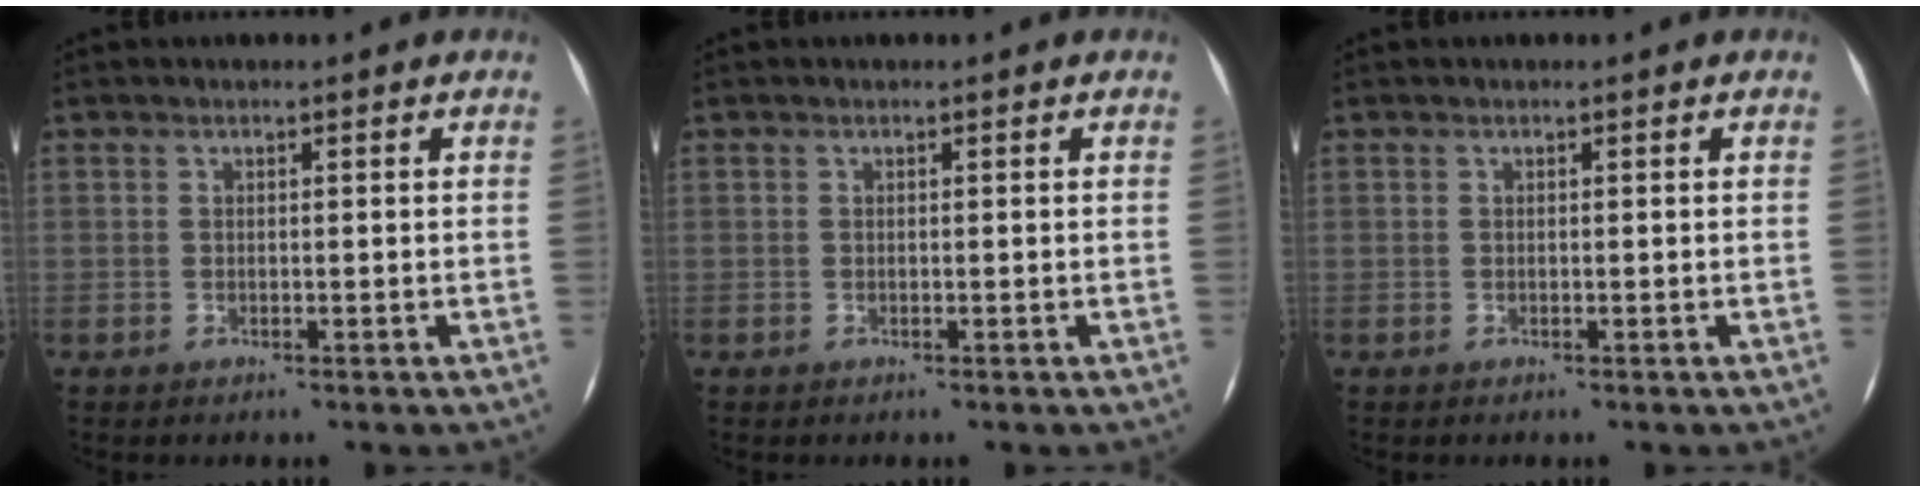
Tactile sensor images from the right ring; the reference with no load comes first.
{"total": 0.0}
{"total": 0.0}